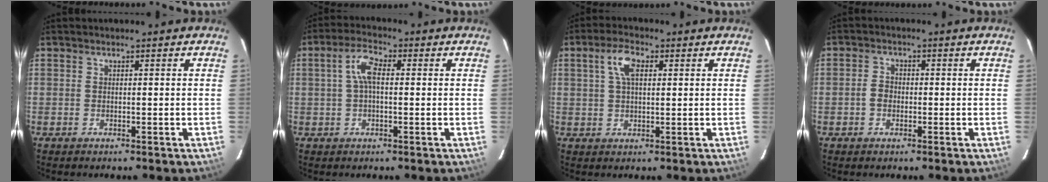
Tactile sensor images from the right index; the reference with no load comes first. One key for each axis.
{"total": 5.0, "fx": 0.4, "fy": 2.2, "fz": 4.4, "tx": -0.090, "ty": 0.014, "tz": 0.008}
{"total": 5.3, "fx": 1.8, "fy": 2.5, "fz": 4.3, "tx": -0.081, "ty": 0.012, "tz": 0.033}
{"total": 2.5, "fx": -0.8, "fy": 2.1, "fz": 1.3, "tx": -0.023, "ty": 0.007, "tz": -0.017}